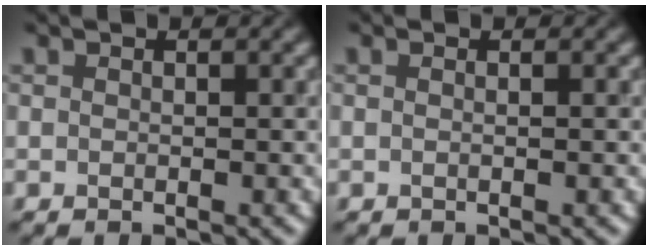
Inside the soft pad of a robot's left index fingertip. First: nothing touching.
{"total": 1.0, "force": [0.2, 0.6, 0.8], "torque": [0.001, -0.006, -0.016]}